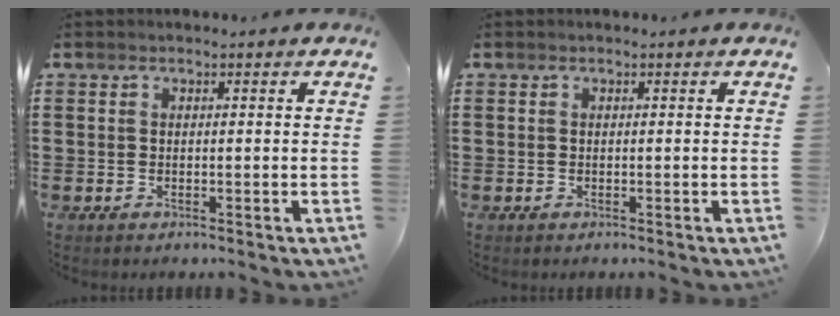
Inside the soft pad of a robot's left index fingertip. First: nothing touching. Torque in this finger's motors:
{"motor_torque": [0.00, 0.00, 0.02, 0.00]}